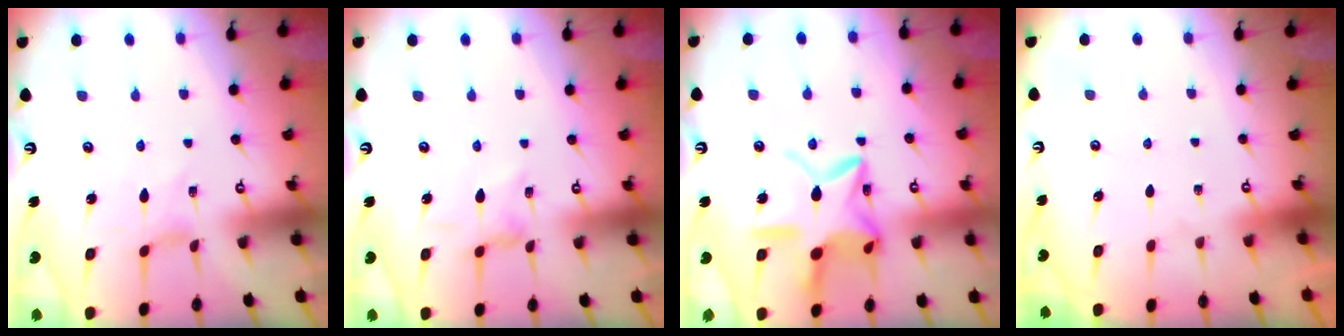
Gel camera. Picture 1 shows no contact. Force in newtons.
{"total": 2.2, "press": 2.1, "slide": 0.5}
{"total": 17.5, "press": 17.4, "slide": 1.2}
{"total": 0.0}